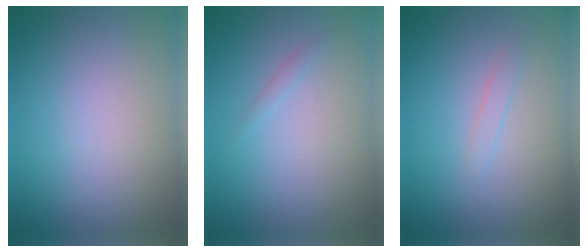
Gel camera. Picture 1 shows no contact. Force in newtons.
{"total": 0.5, "press": 0.5, "slide": 0.0}
{"total": 0.8, "press": 0.8, "slide": 0.0}